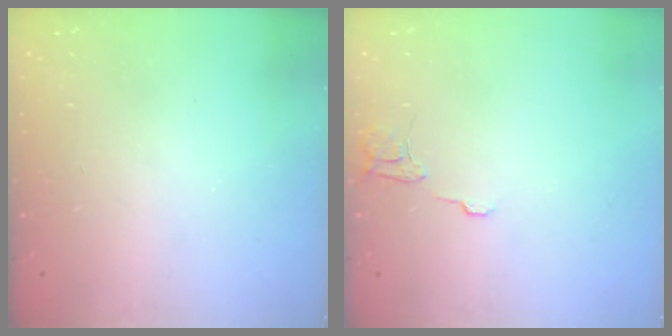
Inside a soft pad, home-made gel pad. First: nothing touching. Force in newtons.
{"total": 5.7, "press": 5.7, "slide": 0.2}